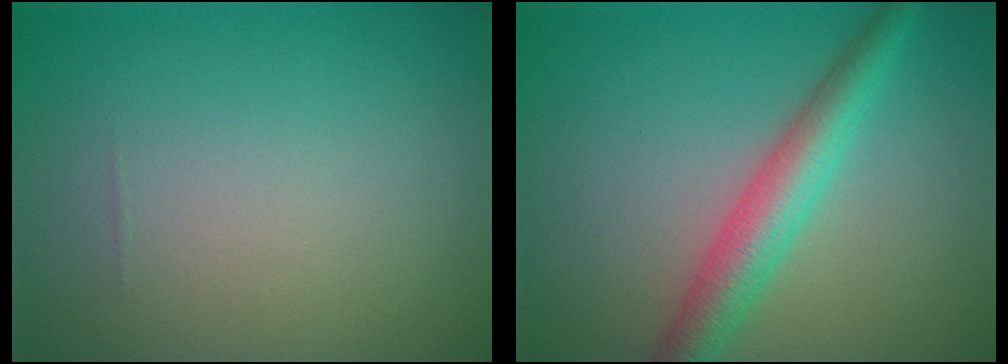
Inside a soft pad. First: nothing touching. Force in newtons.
{"total": 4.5, "press": 4.5, "slide": 0.1}